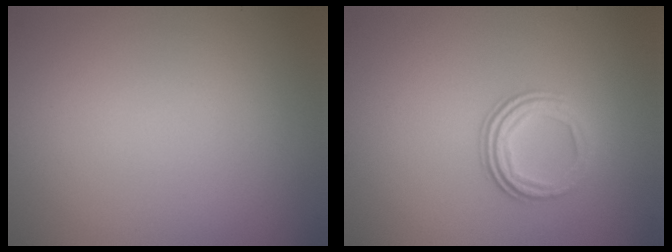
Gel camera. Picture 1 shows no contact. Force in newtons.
{"total": 3.2, "press": 2.3, "slide": 2.1}